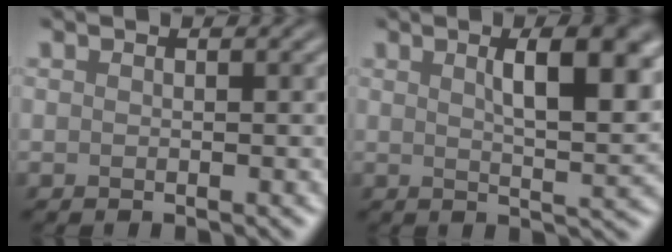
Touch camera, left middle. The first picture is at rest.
{"total": 8.2, "force": [2.6, 2.6, 7.3], "torque": [-0.073, 0.016, 0.036]}